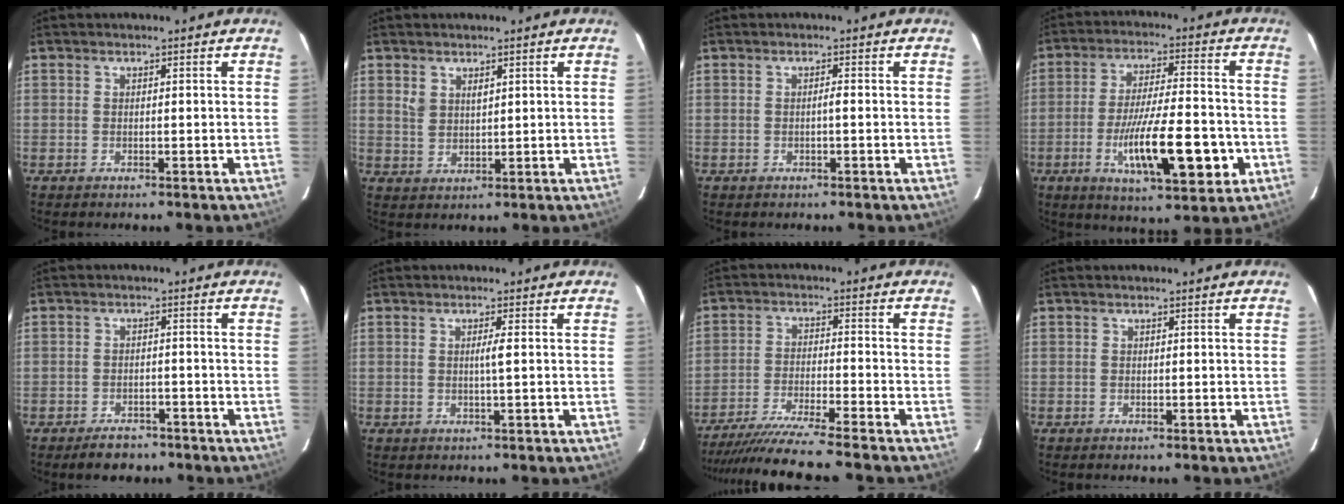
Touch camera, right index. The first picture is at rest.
{"total": 2.8, "force": [1.5, 1.6, 1.7], "torque": [-0.036, 0.004, 0.038]}
{"total": 0.7, "force": [-0.2, 0.0, 0.7], "torque": [-0.012, 0.001, -0.004]}
{"total": 15.2, "force": [-4.6, 3.0, 14.1], "torque": [-0.238, -0.008, -0.069]}
{"total": 4.1, "force": [-3.2, 2.1, 1.4], "torque": [-0.027, 0.002, -0.045]}
{"total": 1.4, "force": [0.1, -0.3, 1.4], "torque": [-0.025, 0.000, 0.000]}
{"total": 12.5, "force": [-11.0, -1.6, 5.6], "torque": [-0.079, -0.029, -0.182]}
{"total": 0.0}